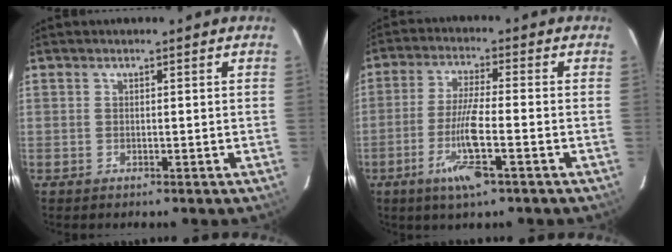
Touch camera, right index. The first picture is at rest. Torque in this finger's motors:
{"motor_torque": [1.56, -0.58, 0.60, 0.21]}